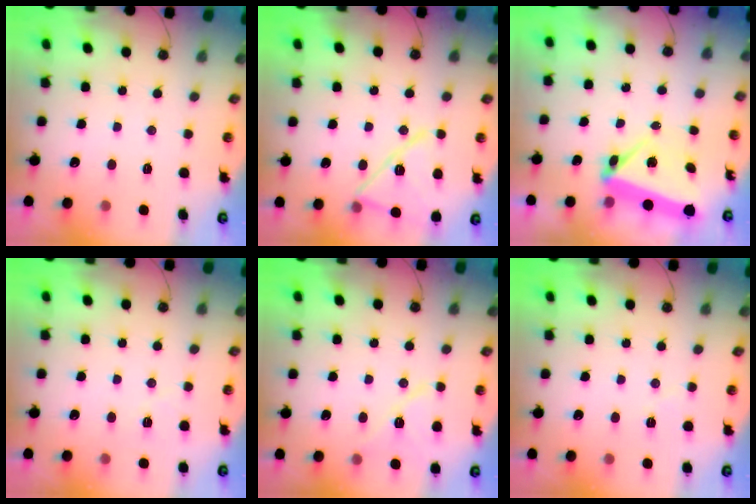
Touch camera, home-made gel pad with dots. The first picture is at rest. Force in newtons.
{"total": 15.2, "press": 14.9, "slide": 3.0}
{"total": 5.9, "press": 5.4, "slide": 2.4}
{"total": 3.8, "press": 3.1, "slide": 2.1}
{"total": 10.4, "press": 10.3, "slide": 1.1}
{"total": 2.9, "press": 2.4, "slide": 1.7}